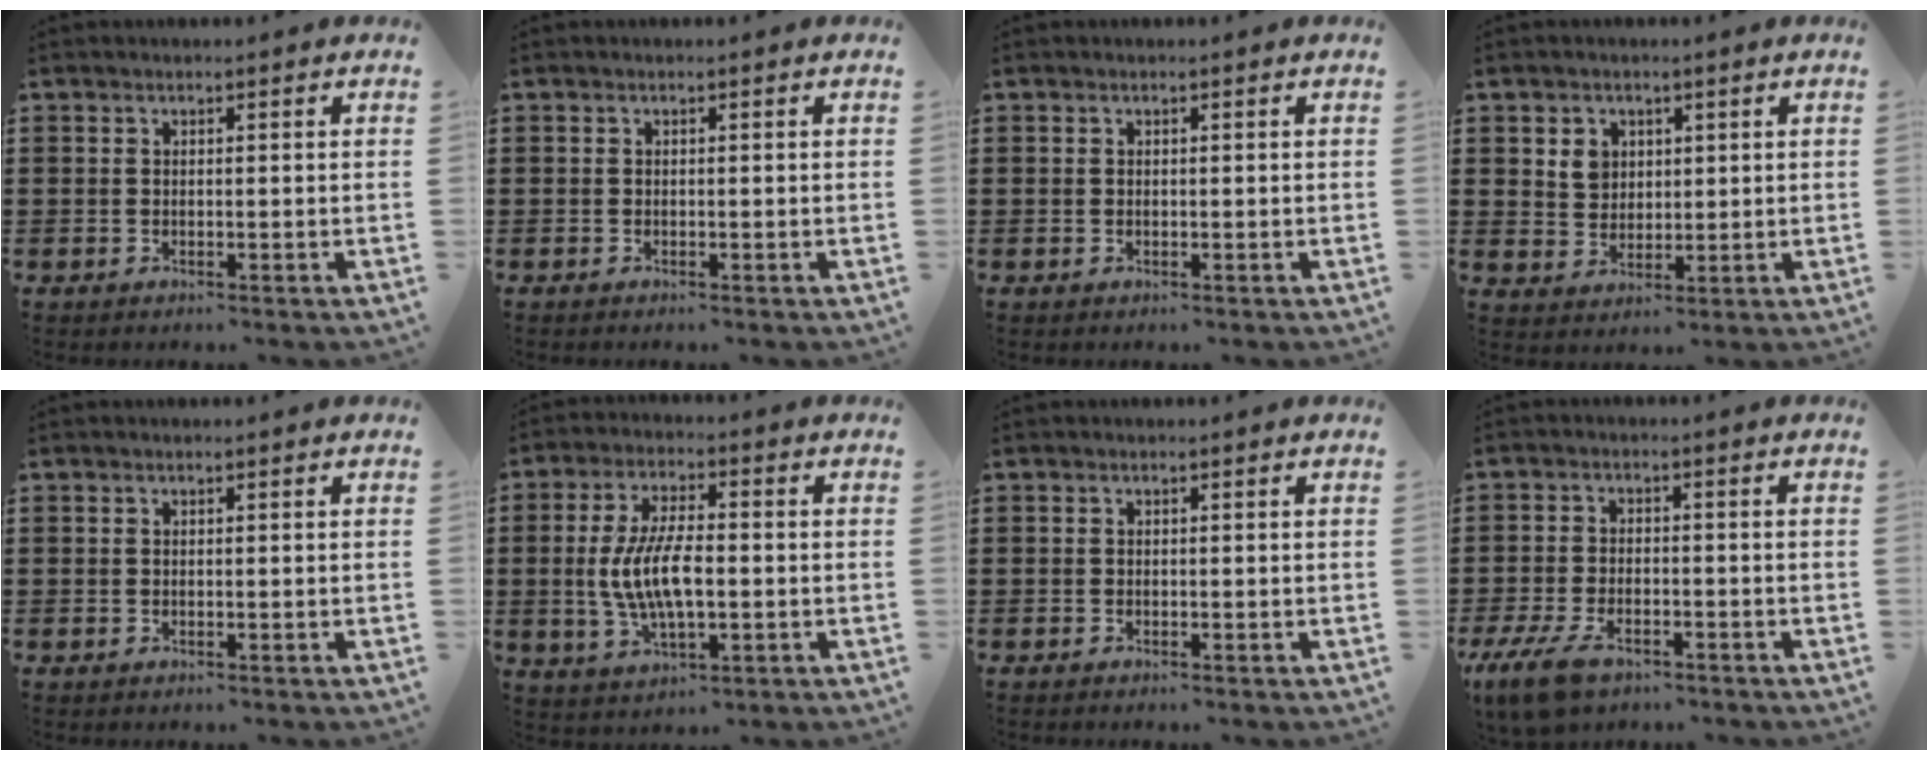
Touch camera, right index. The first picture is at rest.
{"total": 0.0}
{"total": 0.0}
{"total": 3.7, "force": [1.6, 3.1, 1.1], "torque": [-0.026, 0.006, 0.027]}
{"total": 0.0}
{"total": 9.2, "force": [-0.8, 3.7, 8.4], "torque": [-0.190, -0.007, -0.024]}
{"total": 0.0}
{"total": 5.8, "force": [-4.2, 1.9, 3.5], "torque": [-0.091, -0.009, -0.084]}